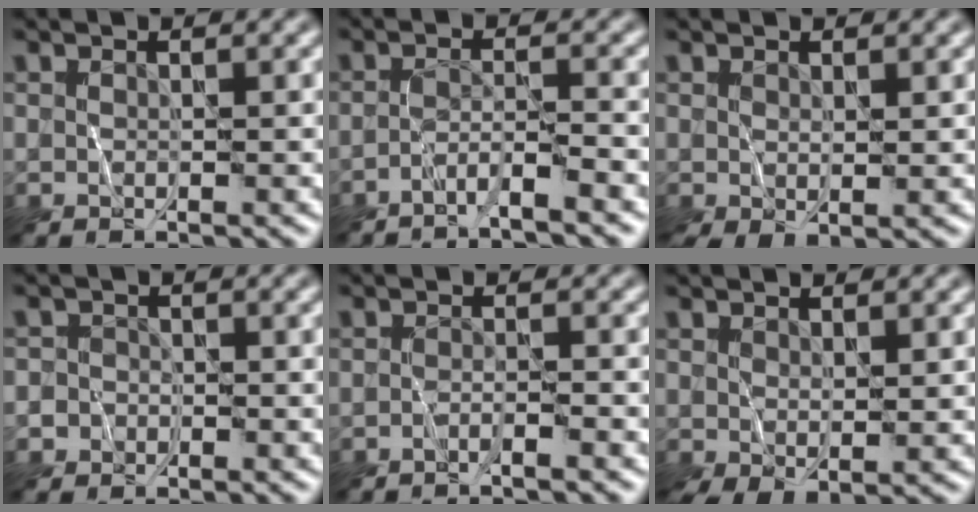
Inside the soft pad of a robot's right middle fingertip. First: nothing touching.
{"total": 2.6, "force": [-2.1, -0.2, 1.5], "torque": [-0.025, 0.006, -0.048]}
{"total": 1.8, "force": [0.0, 0.9, 1.5], "torque": [-0.037, -0.010, 0.004]}
{"total": 1.8, "force": [-1.0, 1.5, 0.0], "torque": [0.020, 0.009, -0.026]}
{"total": 1.2, "force": [-1.0, -0.2, 0.6], "torque": [-0.005, 0.000, -0.025]}
{"total": 2.2, "force": [0.0, 1.1, 1.9], "torque": [-0.045, -0.009, 0.005]}